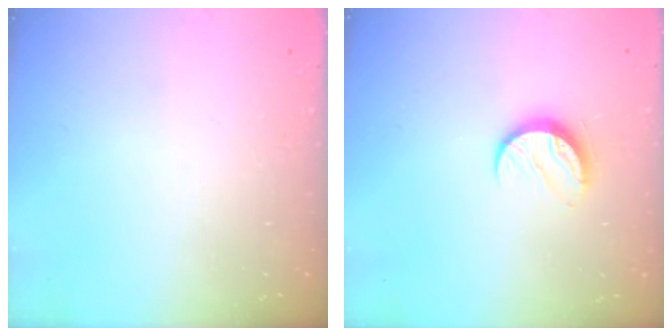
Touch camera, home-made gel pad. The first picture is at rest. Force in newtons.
{"total": 6.9, "press": 6.9, "slide": 0.7}